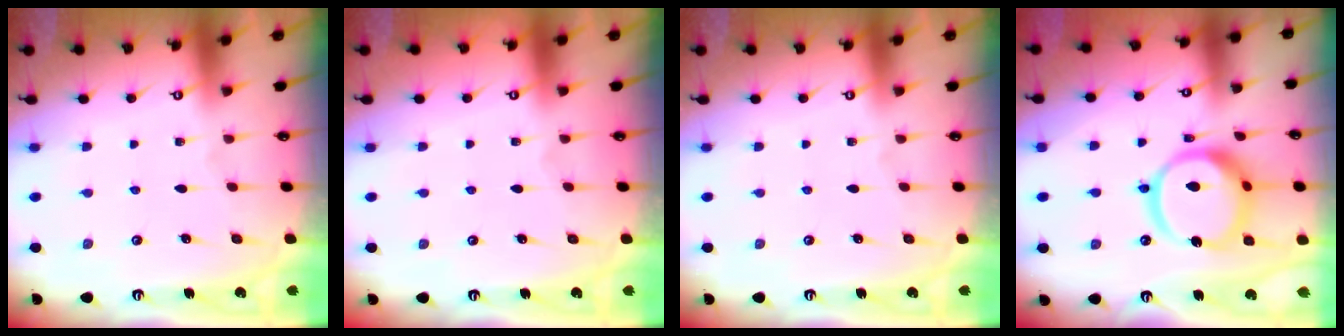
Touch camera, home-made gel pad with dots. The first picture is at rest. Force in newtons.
{"total": 0.0}
{"total": 0.0}
{"total": 18.8, "press": 18.7, "slide": 2.0}